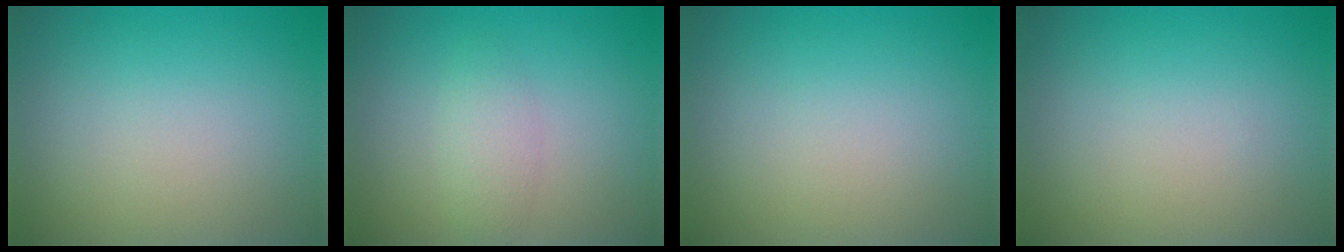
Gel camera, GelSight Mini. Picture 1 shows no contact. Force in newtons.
{"total": 1.9, "press": 1.9, "slide": 0.0}
{"total": 0.0}
{"total": 0.0}